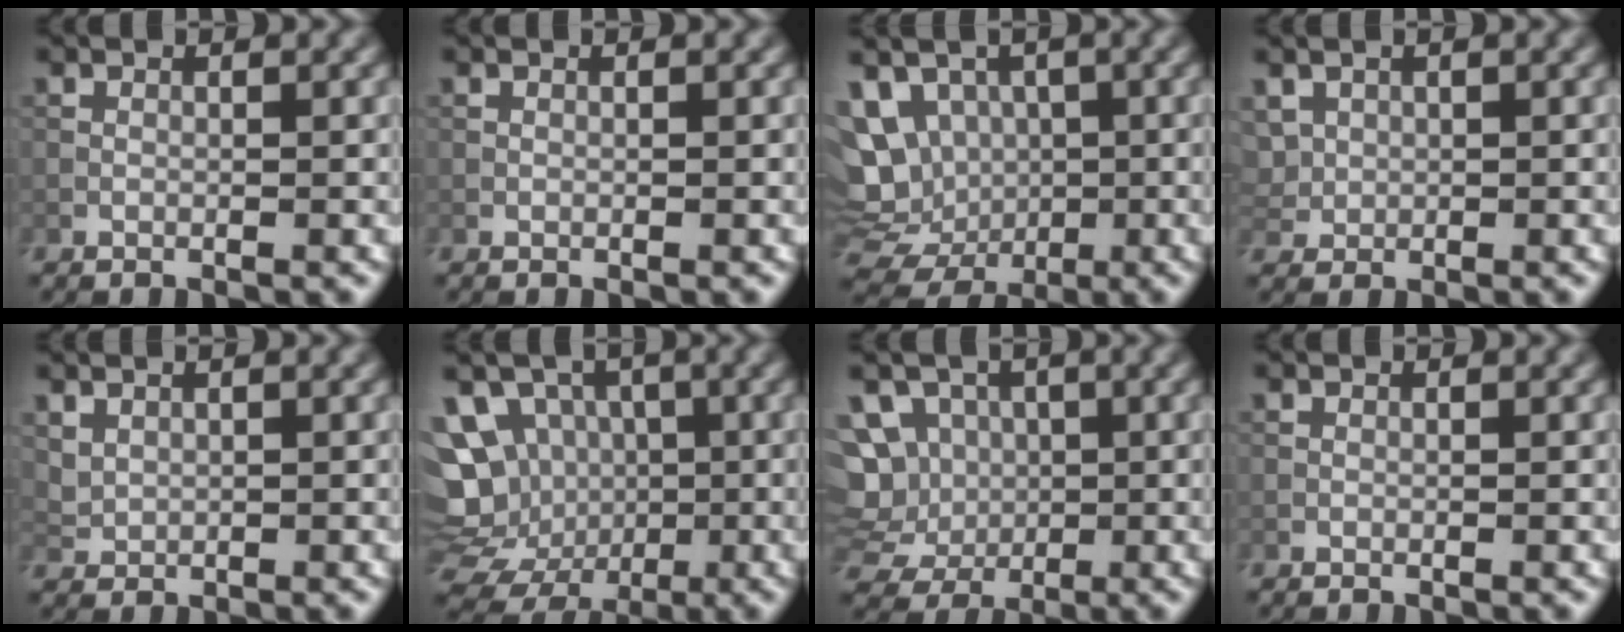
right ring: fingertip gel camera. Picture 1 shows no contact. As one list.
[{"total": 0.0}, {"total": 11.7, "force": [1.3, 10.0, 6.0], "torque": [-0.121, 0.024, 0.001]}, {"total": 1.7, "force": [0.6, 1.4, 0.7], "torque": [-0.016, 0.000, 0.016]}, {"total": 1.3, "force": [0.8, 0.9, 0.5], "torque": [-0.011, -0.002, 0.021]}, {"total": 14.2, "force": [-1.1, 12.9, 5.7], "torque": [-0.151, -0.013, -0.009]}, {"total": 10.0, "force": [1.0, 9.1, 4.0], "torque": [-0.096, 0.020, -0.002]}, {"total": 0.0}]